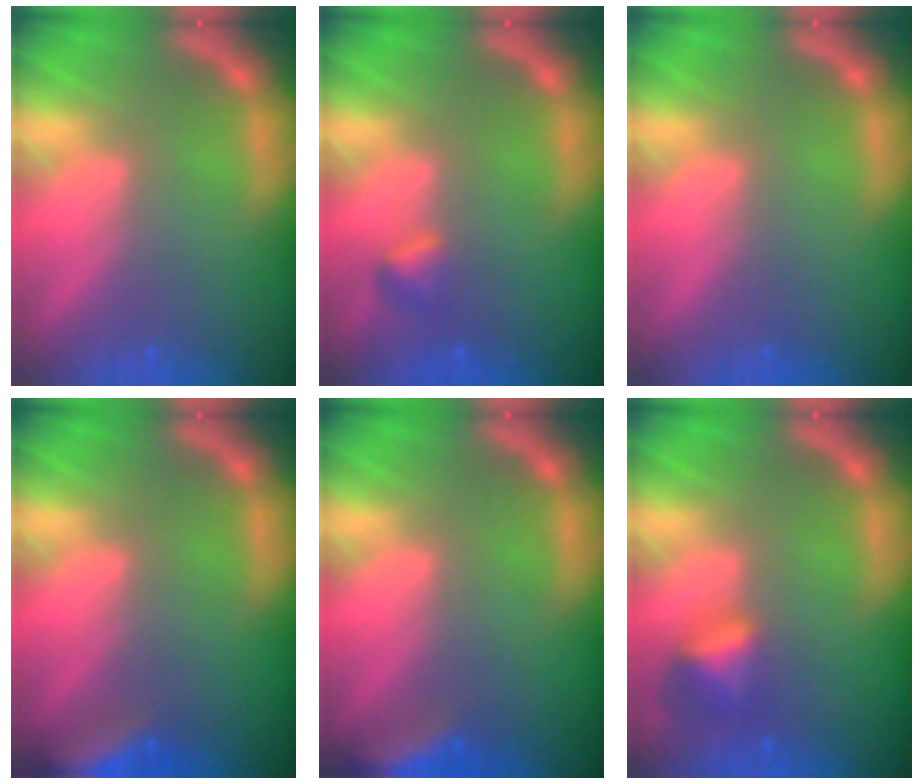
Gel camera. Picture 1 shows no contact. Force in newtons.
{"total": 1.4}
{"total": 0.0}
{"total": 5.5}
{"total": 5.0}
{"total": 2.9}